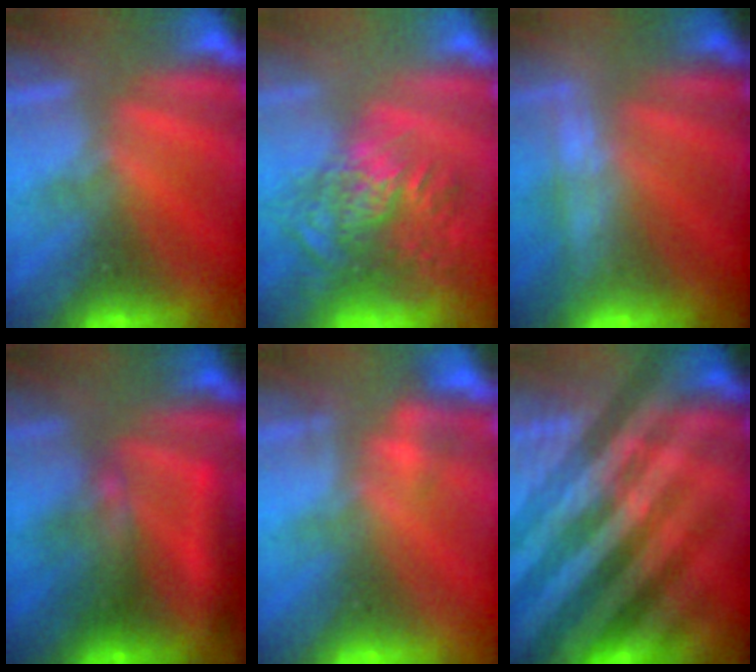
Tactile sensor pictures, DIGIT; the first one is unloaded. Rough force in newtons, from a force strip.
{"total": 6.9}
{"total": 2.2}
{"total": 8.6}
{"total": 2.1}
{"total": 4.7}